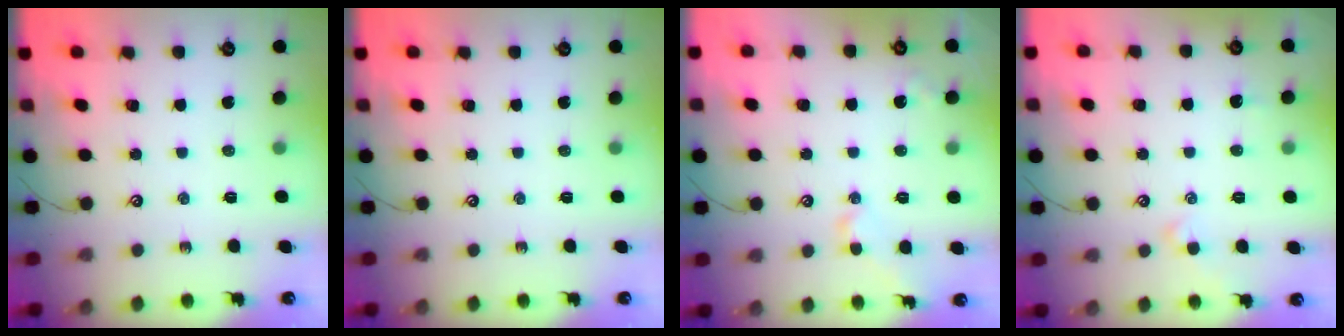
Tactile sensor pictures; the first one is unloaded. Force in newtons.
{"total": 0.0}
{"total": 1.9, "press": 1.8, "slide": 0.7}
{"total": 0.8, "press": 0.7, "slide": 0.5}